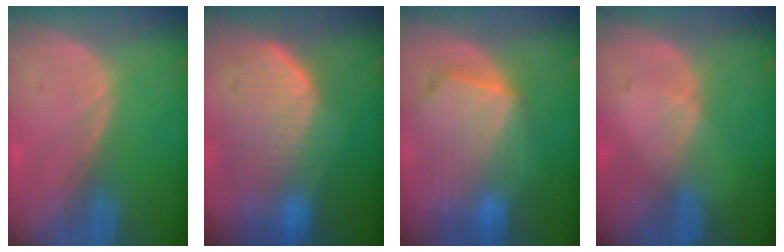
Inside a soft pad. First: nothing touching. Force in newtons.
{"total": 10.6, "press": 9.2, "slide": 5.2}
{"total": 10.6, "press": 9.2, "slide": 5.2}
{"total": 1.1, "press": 1.1, "slide": 0.2}